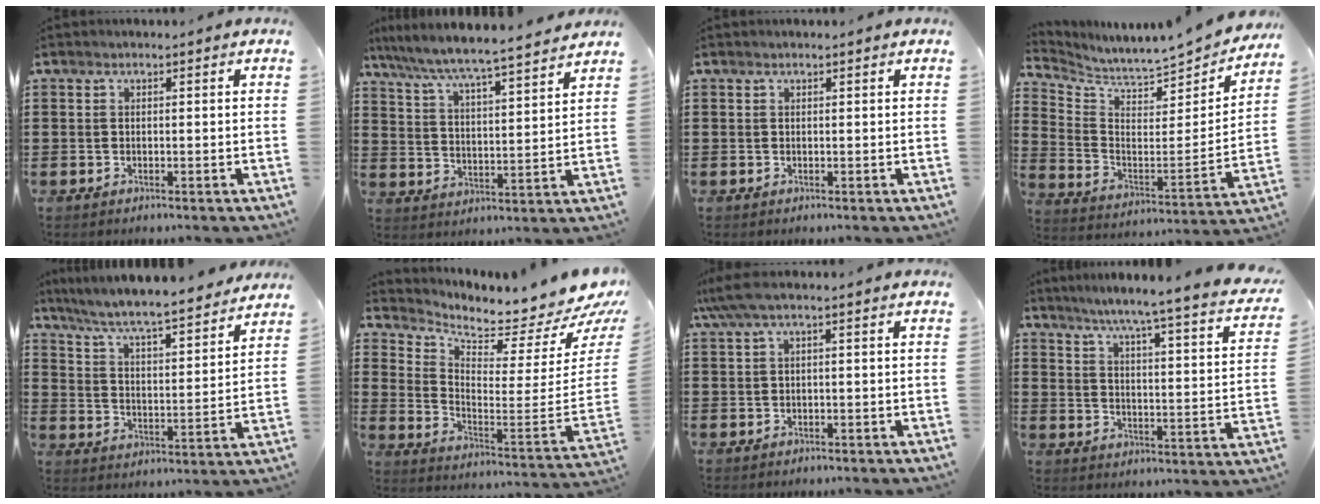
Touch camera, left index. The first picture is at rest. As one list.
[{"total": 5.8, "force": [5.5, -0.5, 1.9], "torque": [-0.062, -0.039, 0.090]}, {"total": 0.0}, {"total": 4.7, "force": [4.6, 0.4, 1.0], "torque": [-0.040, -0.057, 0.070]}, {"total": 6.2, "force": [5.8, -0.1, 2.2], "torque": [-0.070, -0.044, 0.094]}, {"total": 4.1, "force": [3.8, 0.9, 1.2], "torque": [-0.035, -0.066, 0.057]}, {"total": 3.0, "force": [-0.1, 0.5, 3.0], "torque": [-0.067, -0.008, -0.006]}, {"total": 5.1, "force": [4.3, -1.2, 2.5], "torque": [-0.069, -0.045, 0.061]}]